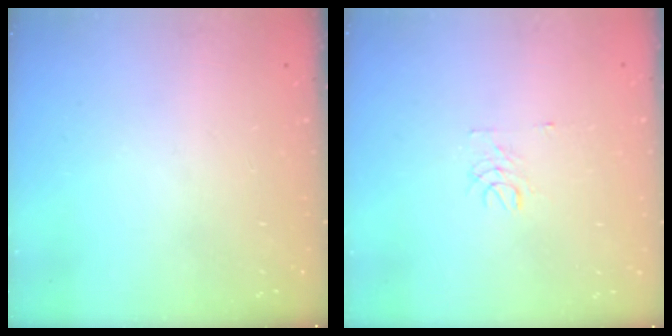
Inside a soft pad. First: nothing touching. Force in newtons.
{"total": 3.5, "press": 3.5, "slide": 0.3}